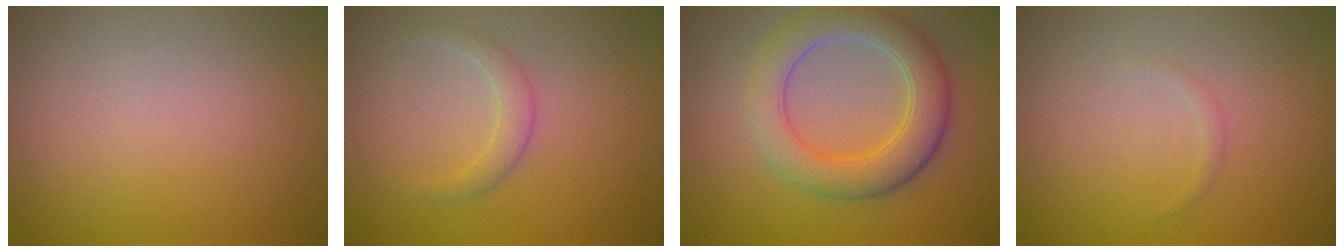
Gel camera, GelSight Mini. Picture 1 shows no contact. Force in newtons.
{"total": 1.7, "press": 1.7, "slide": 0.1}
{"total": 5.8, "press": 5.8, "slide": 0.6}
{"total": 0.5, "press": 0.5, "slide": 0.0}